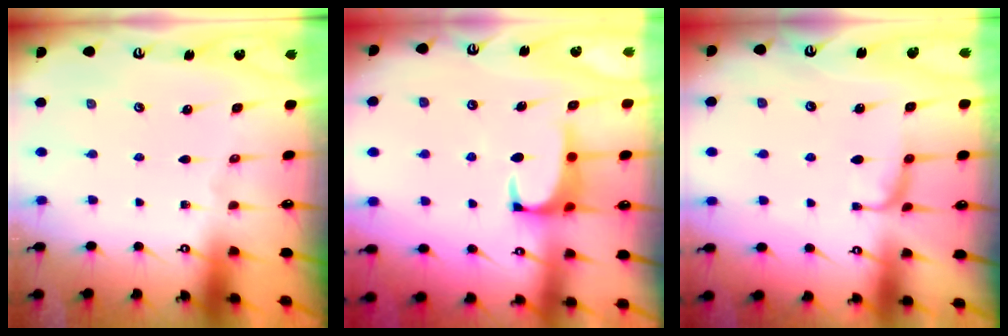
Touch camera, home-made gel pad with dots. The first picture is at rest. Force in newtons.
{"total": 1.6, "press": 1.5, "slide": 0.5}
{"total": 2.6, "press": 2.4, "slide": 0.9}